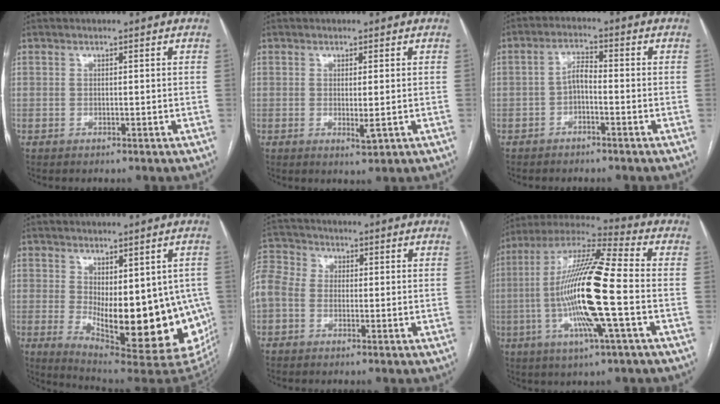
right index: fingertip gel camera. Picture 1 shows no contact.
{"total": 2.4, "force": [-0.4, 0.3, 2.4], "torque": [-0.040, -0.009, -0.003]}
{"total": 3.2, "force": [-1.1, 1.1, 2.8], "torque": [-0.052, 0.012, -0.022]}
{"total": 19.0, "force": [-3.3, 6.7, 17.5], "torque": [-0.173, -0.017, -0.022]}
{"total": 15.4, "force": [-0.7, 13.3, 7.7], "torque": [-0.251, 0.053, -0.018]}
{"total": 18.8, "force": [-3.0, 0.7, 18.5], "torque": [-0.365, -0.005, -0.064]}